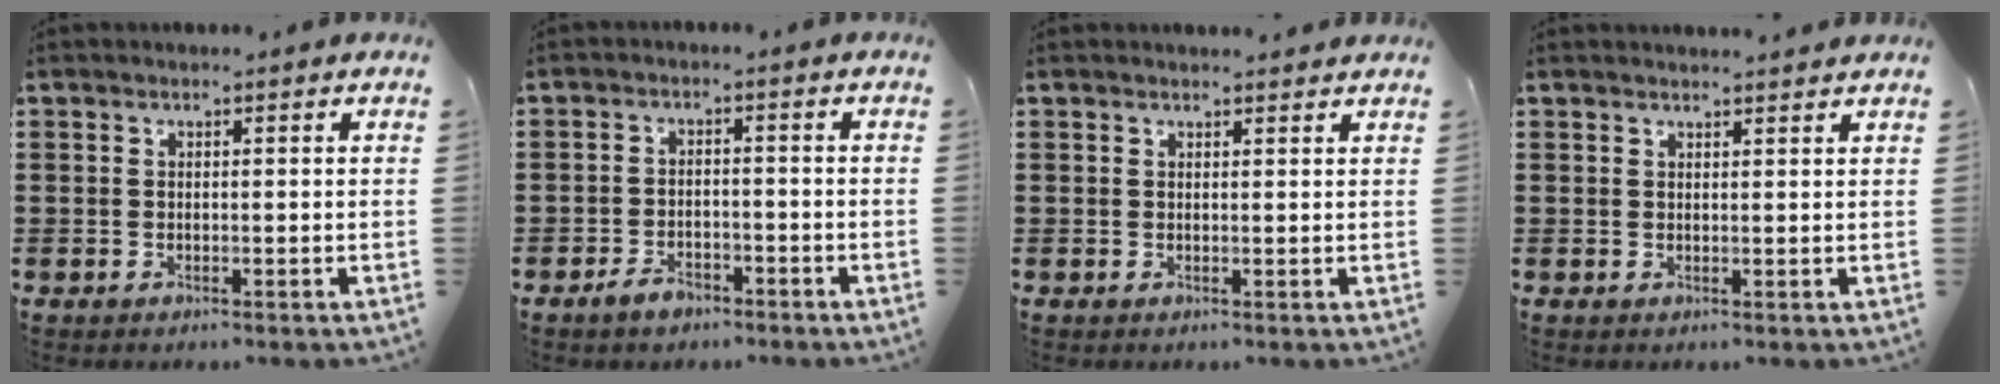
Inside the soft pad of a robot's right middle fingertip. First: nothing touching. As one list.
[{"total": 2.8, "force": [-2.3, 1.3, 0.9], "torque": [-0.018, 0.006, -0.047]}, {"total": 1.0, "force": [1.0, 0.0, 0.2], "torque": [0.003, -0.005, 0.016]}, {"total": 1.3, "force": [1.3, -0.1, 0.2], "torque": [0.001, -0.005, 0.023]}]